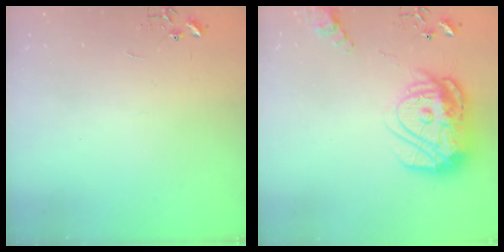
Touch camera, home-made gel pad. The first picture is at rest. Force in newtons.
{"total": 18.8, "press": 18.8, "slide": 1.8}